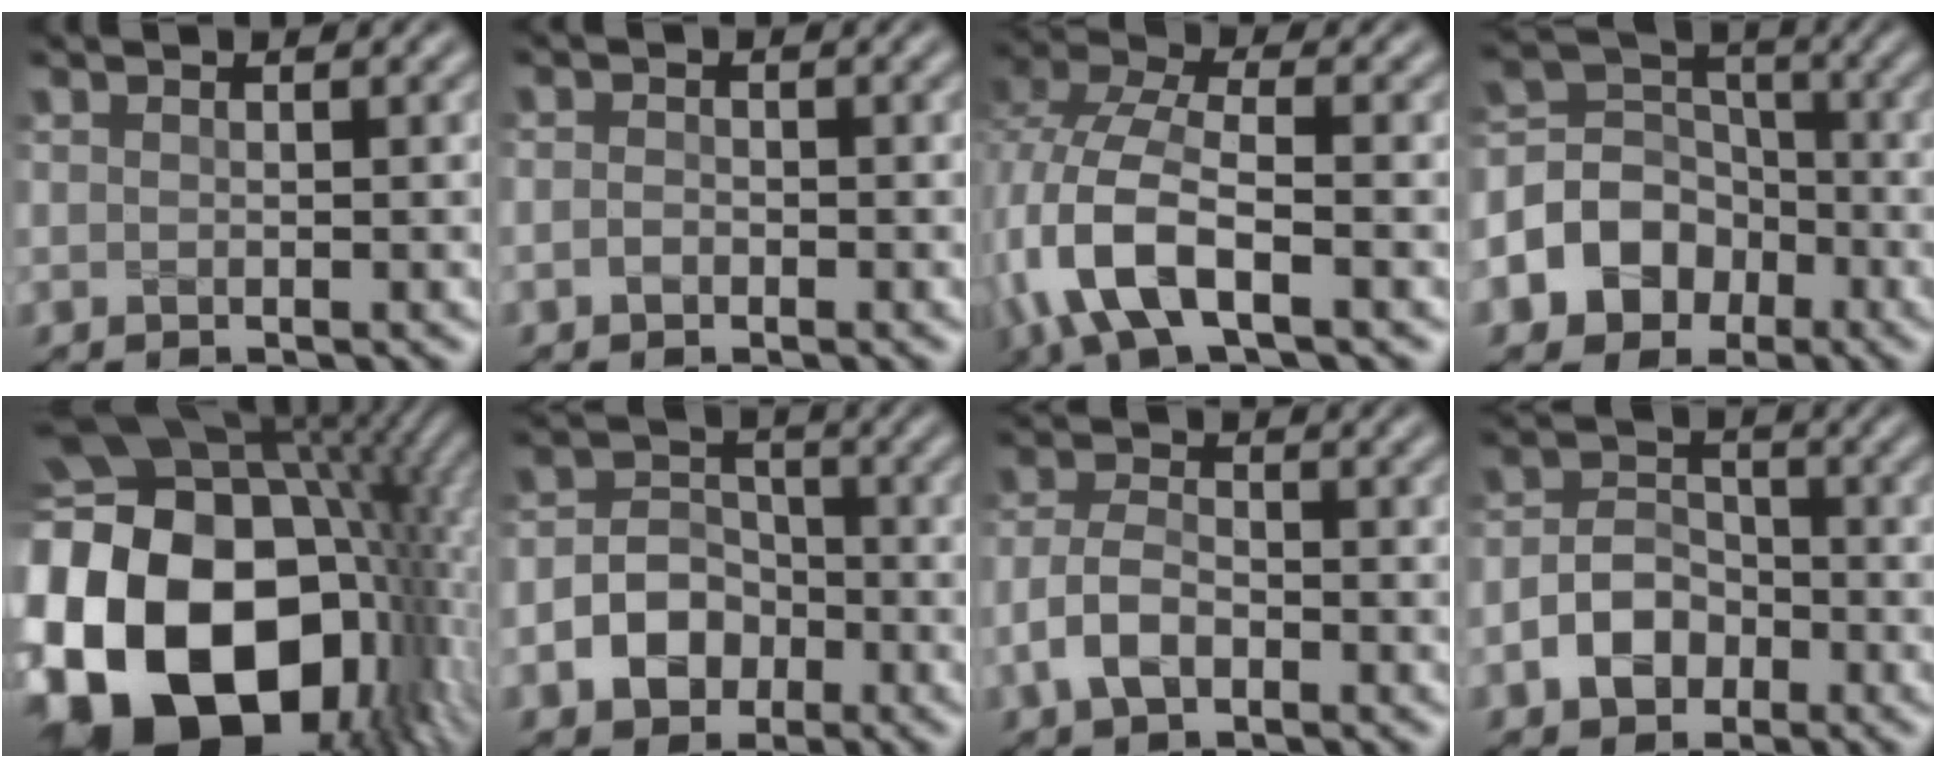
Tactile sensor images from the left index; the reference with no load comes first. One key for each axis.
{"total": 1.0, "fx": -0.4, "fy": 0.8, "fz": 0.5, "tx": -0.009, "ty": 0.000, "tz": -0.012}
{"total": 8.3, "fx": -2.6, "fy": 3.8, "fz": 6.8, "tx": -0.158, "ty": 0.006, "tz": -0.063}
{"total": 7.3, "fx": -3.0, "fy": 6.1, "fz": 2.7, "tx": -0.043, "ty": 0.008, "tz": -0.084}
{"total": 23.4, "fx": -2.7, "fy": 17.4, "fz": 15.3, "tx": -0.305, "ty": -0.042, "tz": -0.074}
{"total": 4.5, "fx": -1.7, "fy": 3.6, "fz": 2.1, "tx": -0.027, "ty": 0.003, "tz": -0.036}
{"total": 3.5, "fx": -1.6, "fy": 2.1, "fz": 2.3, "tx": -0.048, "ty": 0.004, "tz": -0.040}
{"total": 4.1, "fx": -1.7, "fy": 3.1, "fz": 2.1, "tx": -0.035, "ty": 0.003, "tz": -0.036}